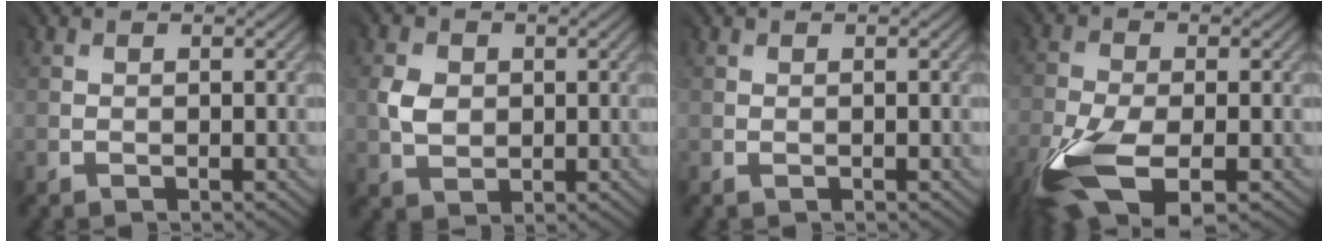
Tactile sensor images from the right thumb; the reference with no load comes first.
{"total": 2.7, "force": [0.5, 2.5, 0.7], "torque": [-0.025, -0.001, 0.009]}
{"total": 0.0}
{"total": 11.1, "force": [-6.0, 4.7, 8.1], "torque": [-0.197, -0.028, -0.121]}